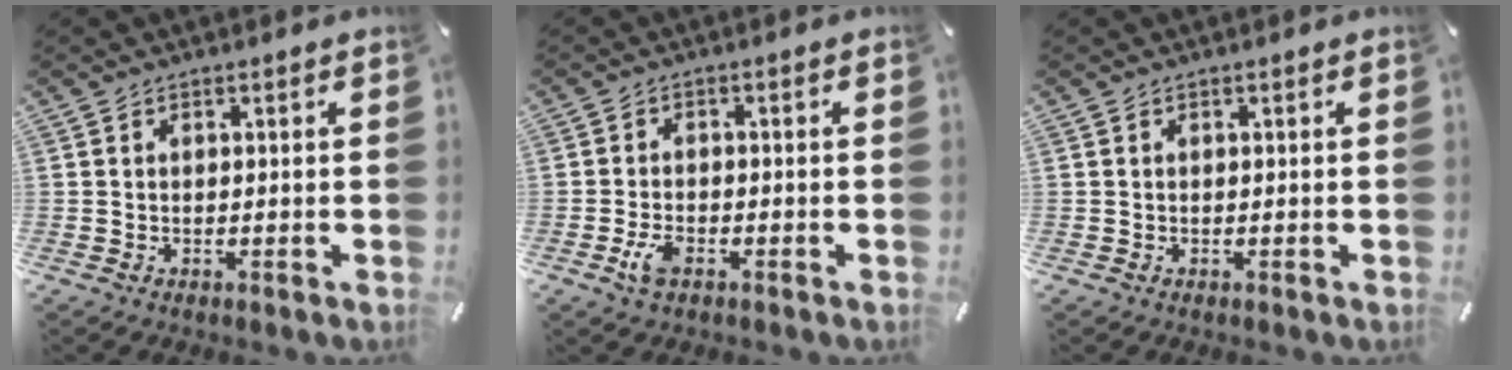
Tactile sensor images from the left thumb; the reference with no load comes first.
{"total": 4.0, "force": [-2.0, 2.1, 2.8], "torque": [-0.072, 0.000, -0.042]}
{"total": 0.0}